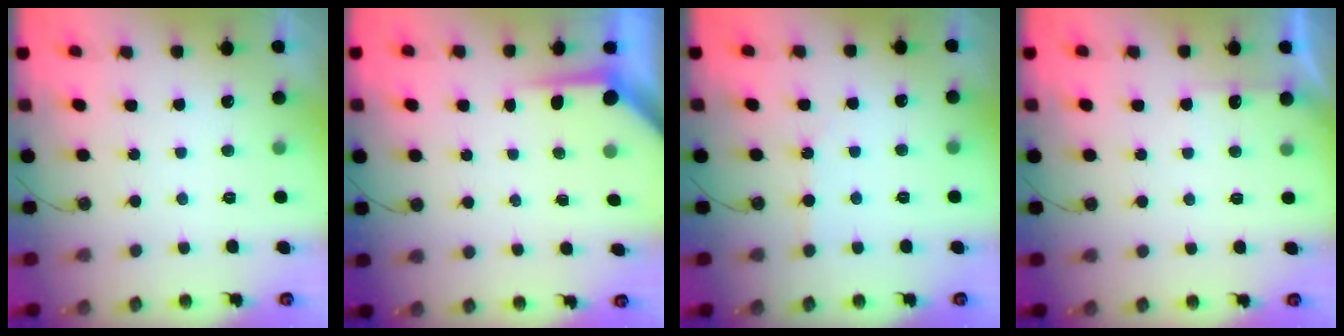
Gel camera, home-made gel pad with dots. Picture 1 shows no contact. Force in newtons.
{"total": 6.5, "press": 6.5, "slide": 0.2}
{"total": 1.4, "press": 1.3, "slide": 0.3}
{"total": 4.3, "press": 4.3, "slide": 0.6}